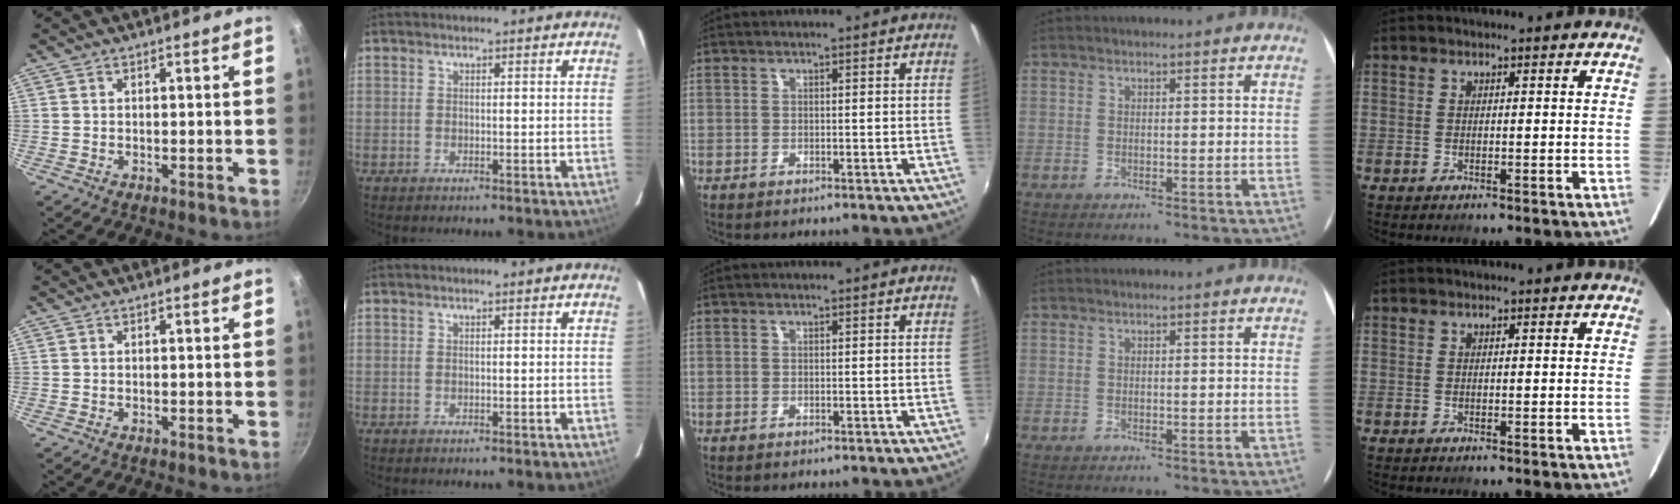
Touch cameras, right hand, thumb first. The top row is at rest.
{}